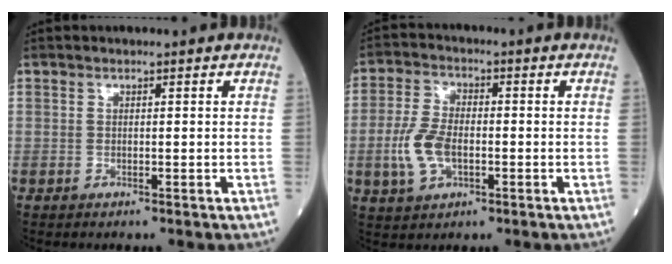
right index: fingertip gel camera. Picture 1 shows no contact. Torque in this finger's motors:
{"motor_torque": [0.37, -0.24, 0.19, 0.10]}